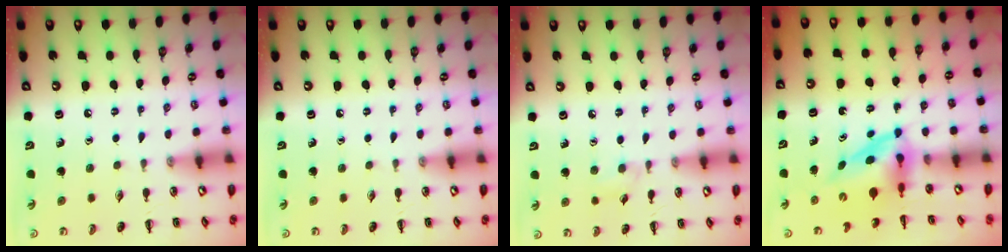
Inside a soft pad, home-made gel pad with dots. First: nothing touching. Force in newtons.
{"total": 0.0}
{"total": 6.1, "press": 5.7, "slide": 2.2}
{"total": 3.9, "press": 3.8, "slide": 0.6}